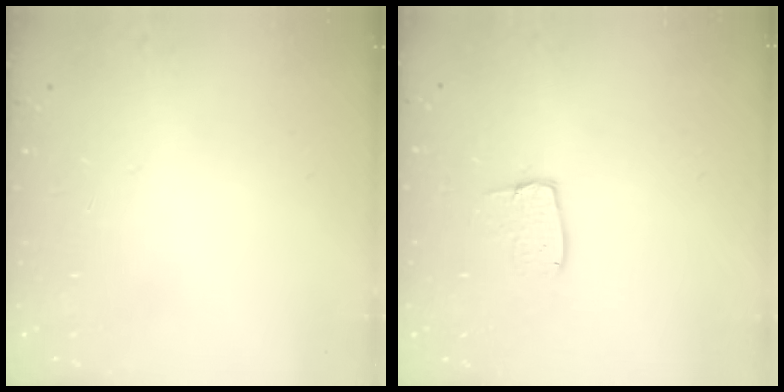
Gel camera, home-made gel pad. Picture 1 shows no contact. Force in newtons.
{"total": 5.1, "press": 5.1, "slide": 0.4}